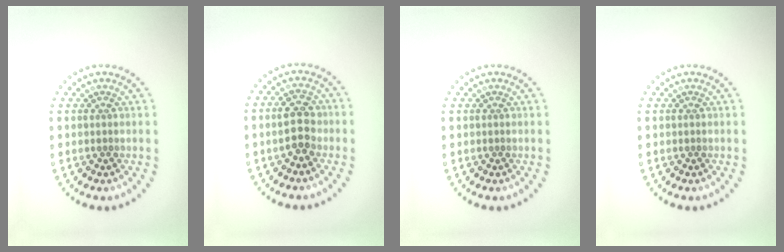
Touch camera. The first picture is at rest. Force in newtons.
{"total": 3.0, "press": 3.0, "slide": 0.4}
{"total": 0.0}
{"total": 0.0}